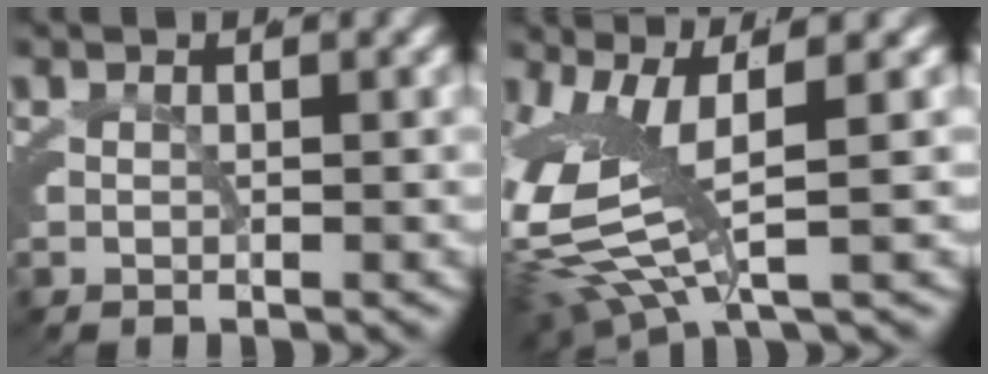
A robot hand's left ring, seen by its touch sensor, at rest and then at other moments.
{"total": 8.0, "force": [-0.3, 4.4, 6.7], "torque": [-0.157, -0.012, -0.002]}